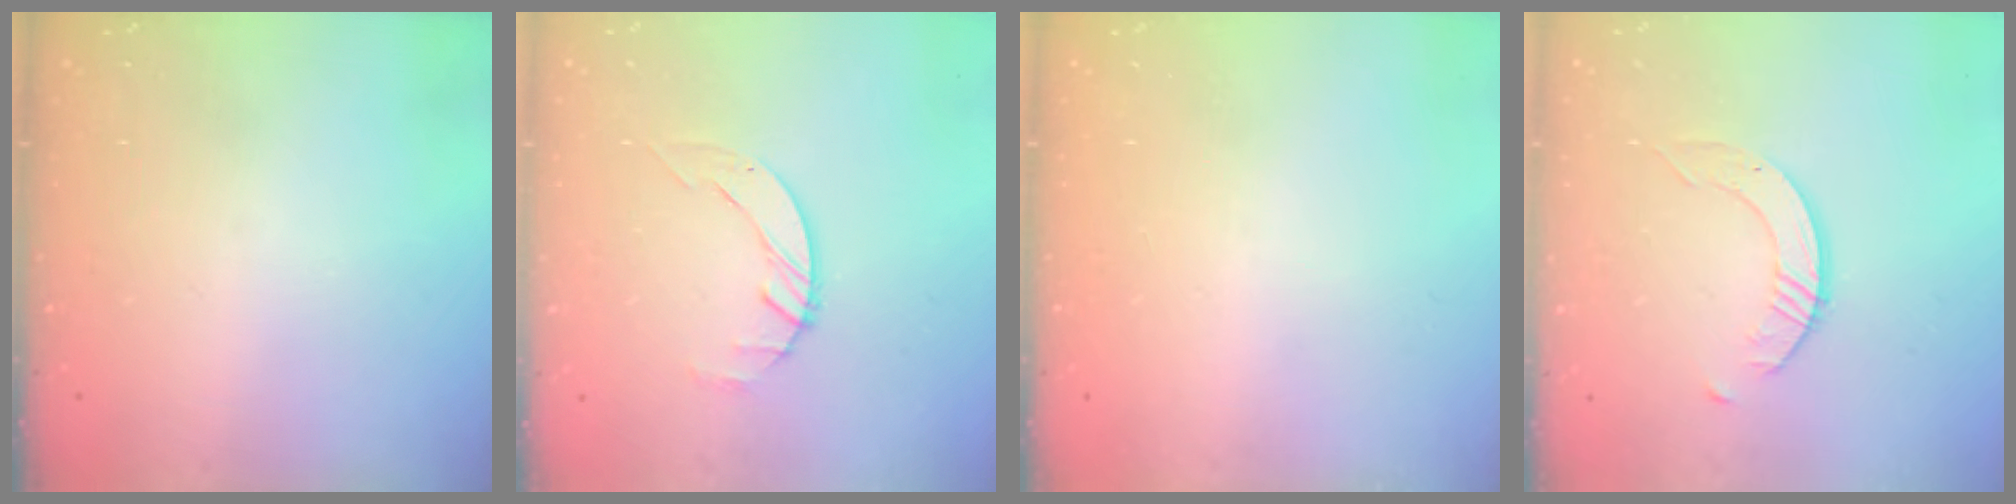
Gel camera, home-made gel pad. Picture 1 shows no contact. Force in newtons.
{"total": 1.4, "press": 1.4, "slide": 0.2}
{"total": 0.0}
{"total": 2.4, "press": 2.4, "slide": 0.3}